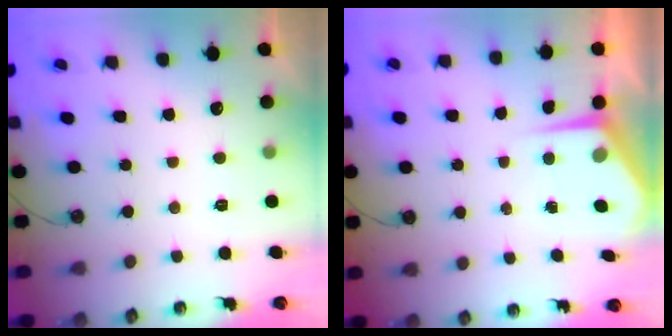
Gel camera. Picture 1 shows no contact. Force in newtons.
{"total": 5.2, "press": 5.2, "slide": 0.1}